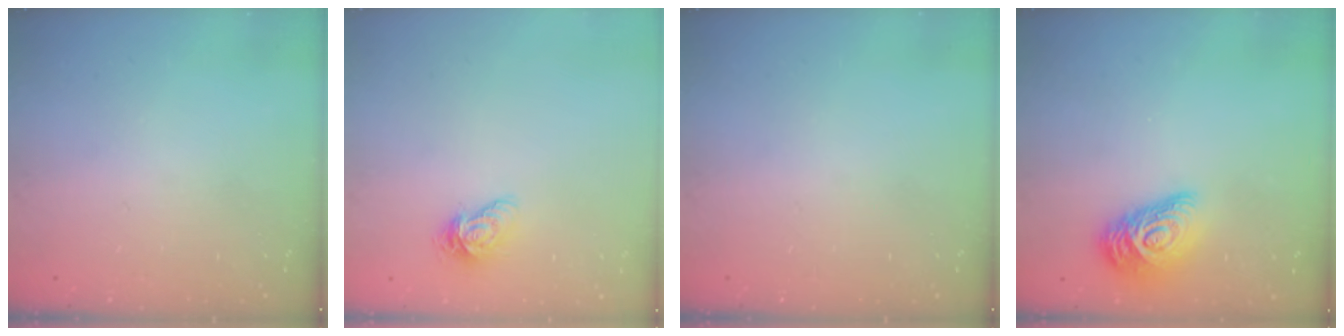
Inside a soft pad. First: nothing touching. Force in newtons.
{"total": 6.5, "press": 6.5, "slide": 0.5}
{"total": 0.0}
{"total": 13.3, "press": 13.3, "slide": 0.9}